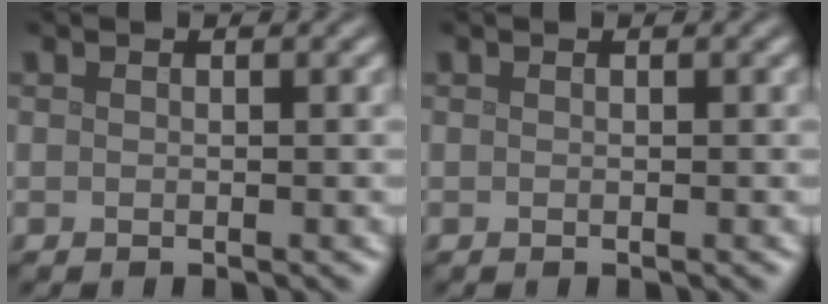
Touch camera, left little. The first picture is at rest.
{"total": 0.0}